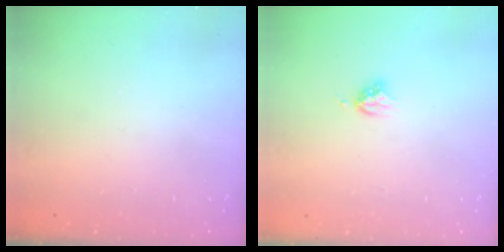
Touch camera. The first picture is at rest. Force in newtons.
{"total": 3.4, "press": 3.4, "slide": 0.4}